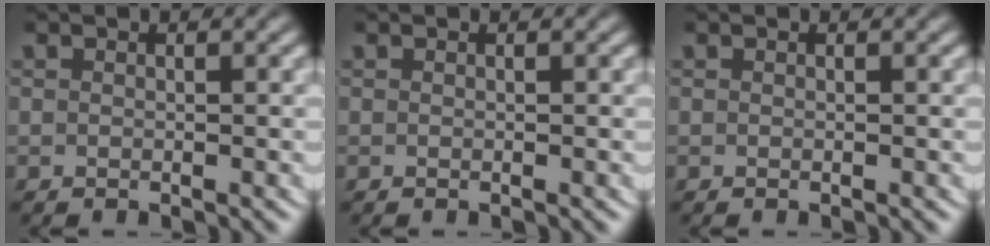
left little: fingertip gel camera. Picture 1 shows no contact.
{"total": 0.0}
{"total": 0.0}